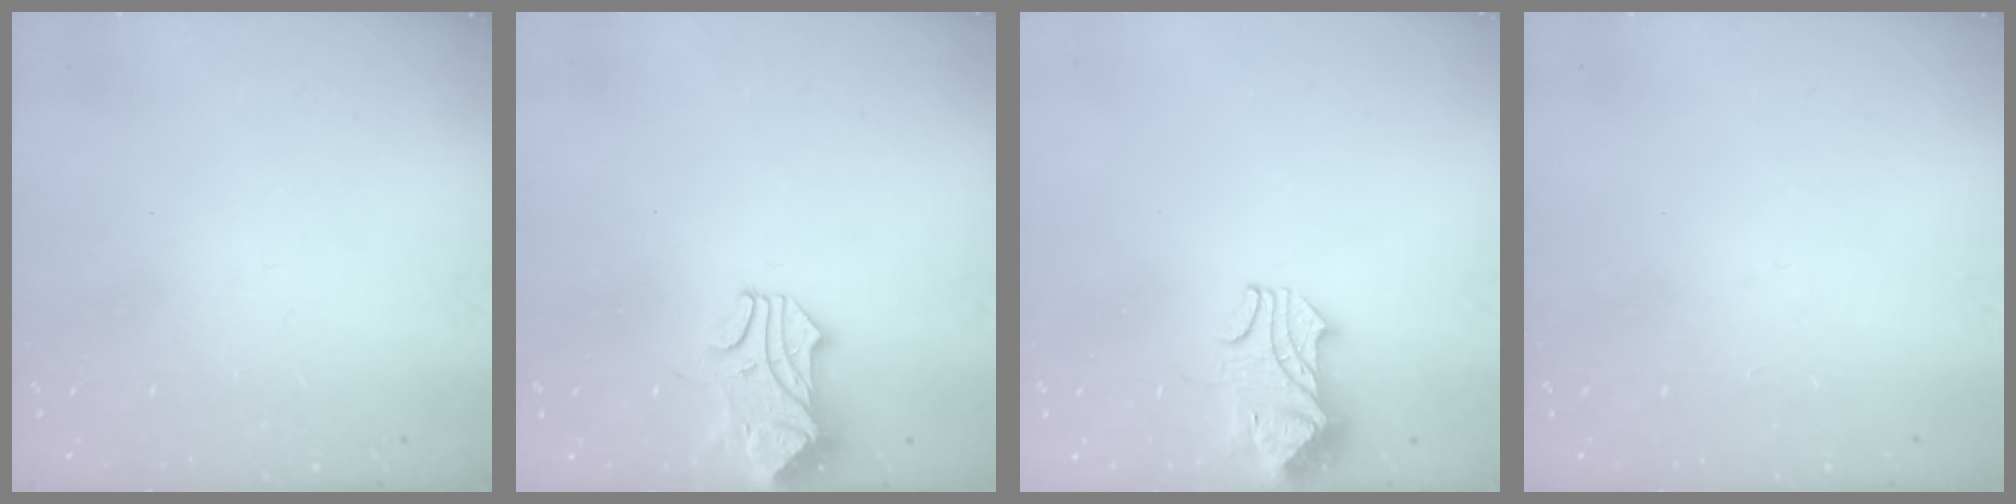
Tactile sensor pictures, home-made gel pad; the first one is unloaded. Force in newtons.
{"total": 1.1, "press": 1.0, "slide": 0.2}
{"total": 2.2, "press": 2.0, "slide": 0.9}
{"total": 0.0}